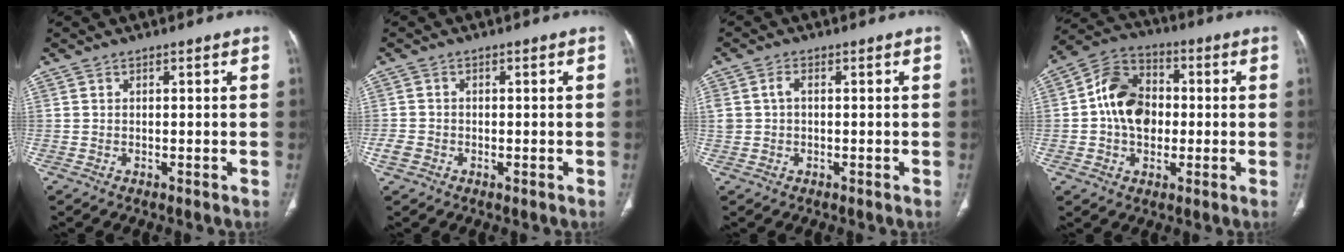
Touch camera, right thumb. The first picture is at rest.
{"total": 2.3, "force": [-0.9, 1.9, 1.0], "torque": [-0.019, 0.007, -0.018]}
{"total": 2.9, "force": [0.3, 1.9, 2.1], "torque": [-0.055, 0.012, 0.008]}
{"total": 12.5, "force": [0.0, 9.4, 8.3], "torque": [-0.118, 0.027, -0.009]}